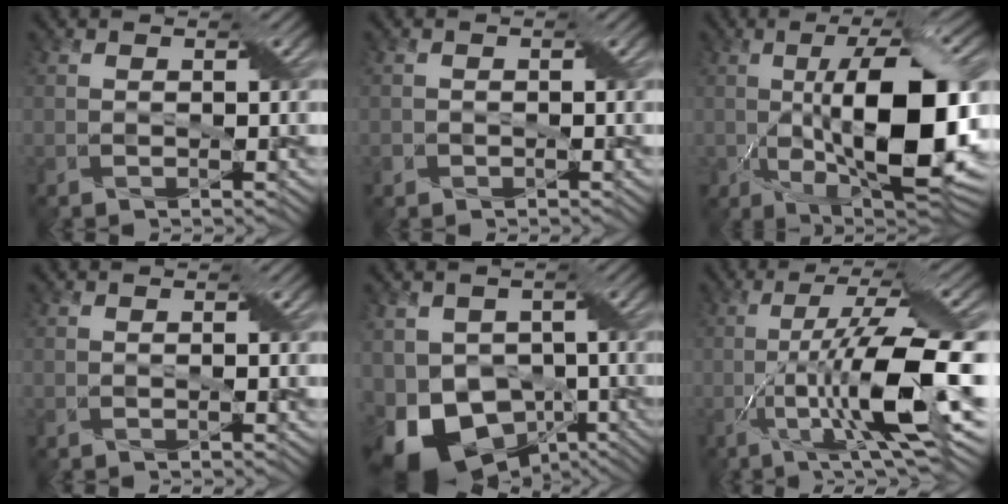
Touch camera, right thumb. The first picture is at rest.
{"total": 1.0, "force": [-0.5, 0.9, 0.0], "torque": [-0.003, -0.003, -0.009]}
{"total": 16.2, "force": [-1.4, 6.5, 14.7], "torque": [-0.228, 0.002, -0.027]}
{"total": 0.0}
{"total": 14.2, "force": [-6.0, 10.7, 7.1], "torque": [-0.144, -0.025, -0.089]}
{"total": 14.0, "force": [-3.2, 2.8, 13.3], "torque": [-0.224, 0.012, -0.054]}